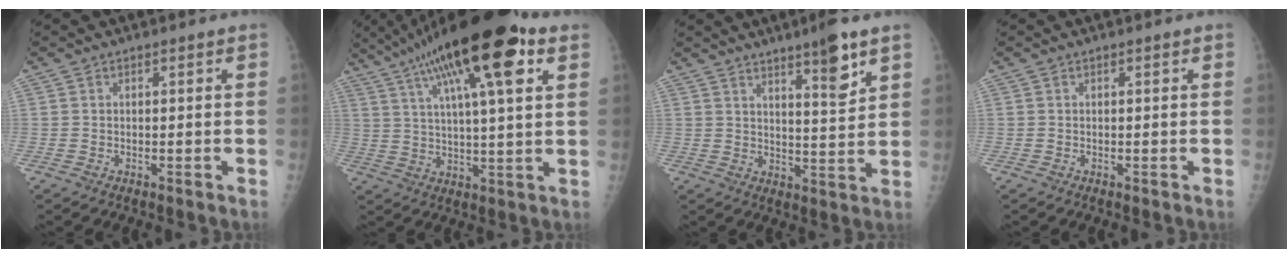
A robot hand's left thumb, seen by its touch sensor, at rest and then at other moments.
{"total": 21.1, "force": [10.7, 4.9, 17.6], "torque": [-0.289, 0.002, 0.172]}
{"total": 8.2, "force": [5.2, 1.2, 6.3], "torque": [-0.087, -0.037, 0.080]}
{"total": 0.0}